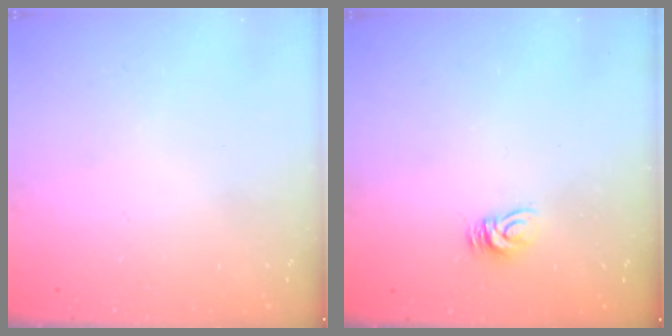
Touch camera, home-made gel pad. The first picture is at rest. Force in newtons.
{"total": 5.0, "press": 5.0, "slide": 0.3}